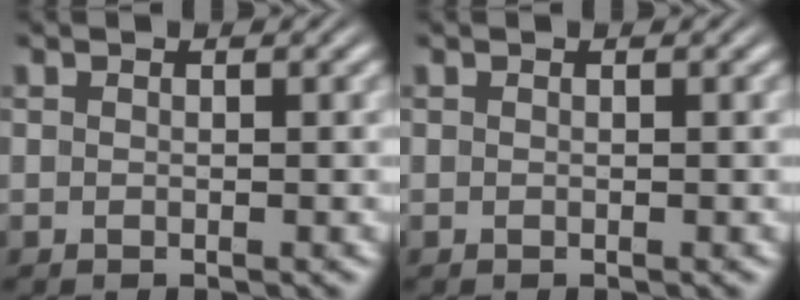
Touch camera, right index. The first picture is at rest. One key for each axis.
{"total": 0.0}